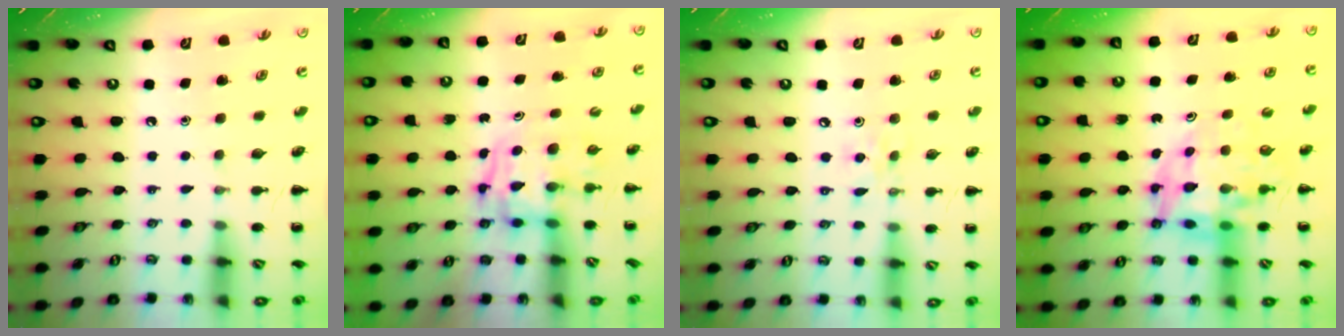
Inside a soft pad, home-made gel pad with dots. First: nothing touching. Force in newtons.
{"total": 3.3, "press": 3.3, "slide": 0.6}
{"total": 3.6, "press": 3.5, "slide": 0.9}
{"total": 10.7, "press": 10.2, "slide": 3.2}